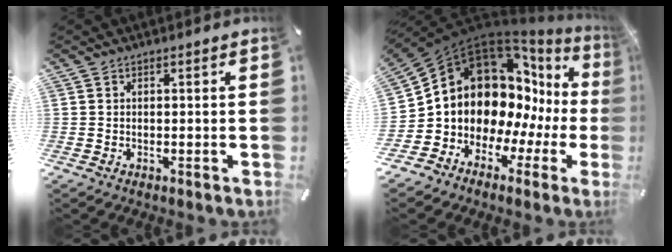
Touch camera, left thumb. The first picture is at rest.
{"total": 14.0, "force": [3.7, 11.3, 7.5], "torque": [-0.138, -0.077, 0.079]}